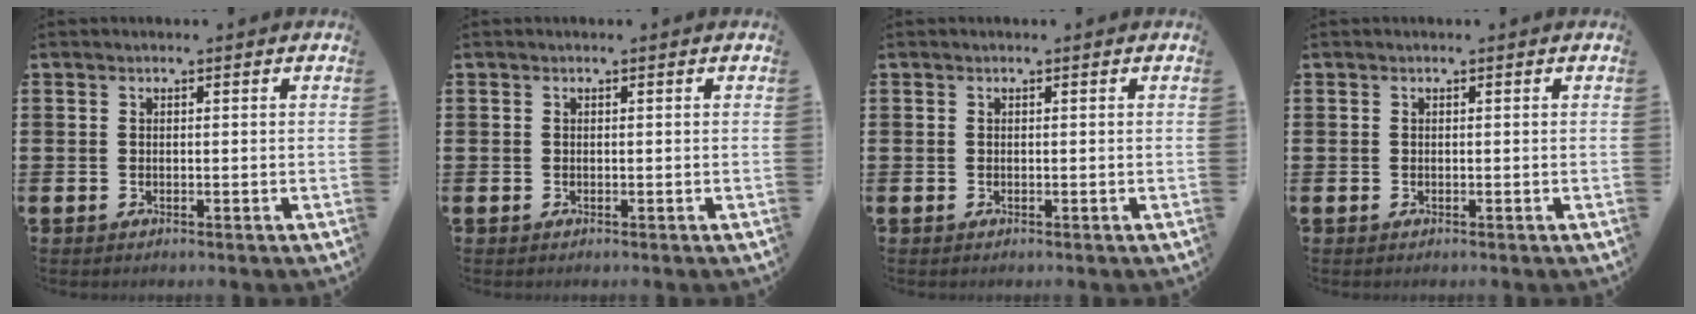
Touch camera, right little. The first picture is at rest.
{"total": 0.0}
{"total": 0.0}
{"total": 0.0}